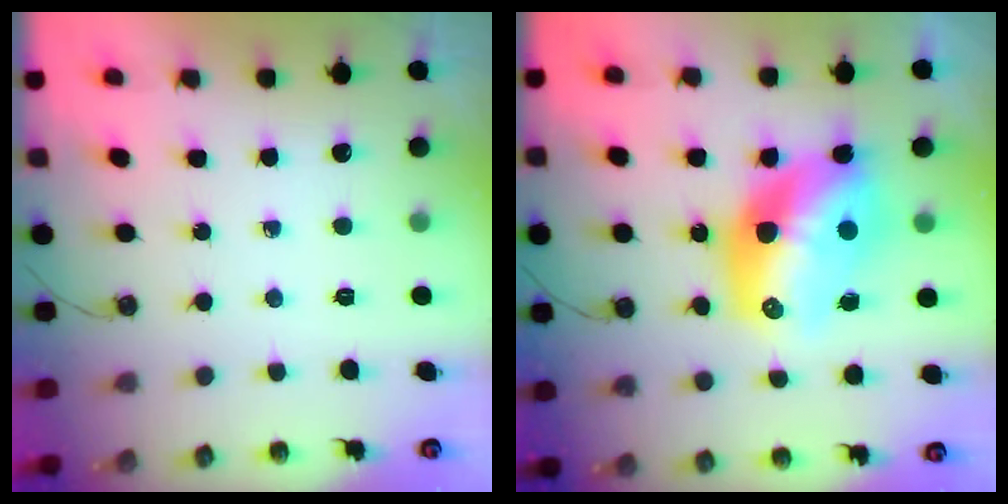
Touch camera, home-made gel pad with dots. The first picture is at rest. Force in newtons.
{"total": 17.3, "press": 16.9, "slide": 3.6}